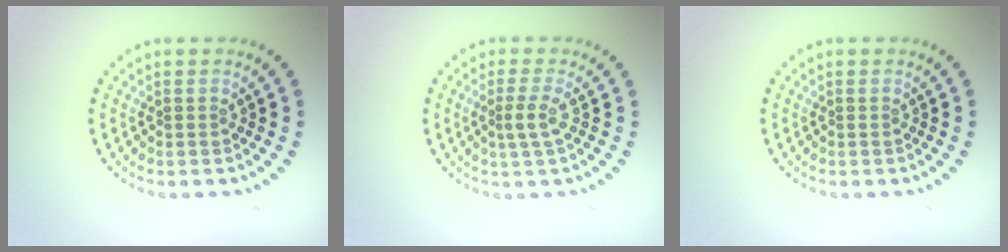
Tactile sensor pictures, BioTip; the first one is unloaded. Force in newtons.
{"total": 2.0, "press": 1.5, "slide": 1.2}
{"total": 0.0}